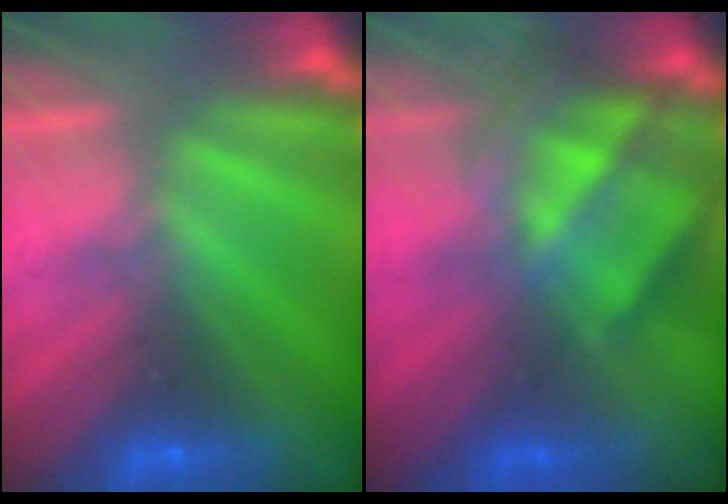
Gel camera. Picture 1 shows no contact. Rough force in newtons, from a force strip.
{"total": 4.9}